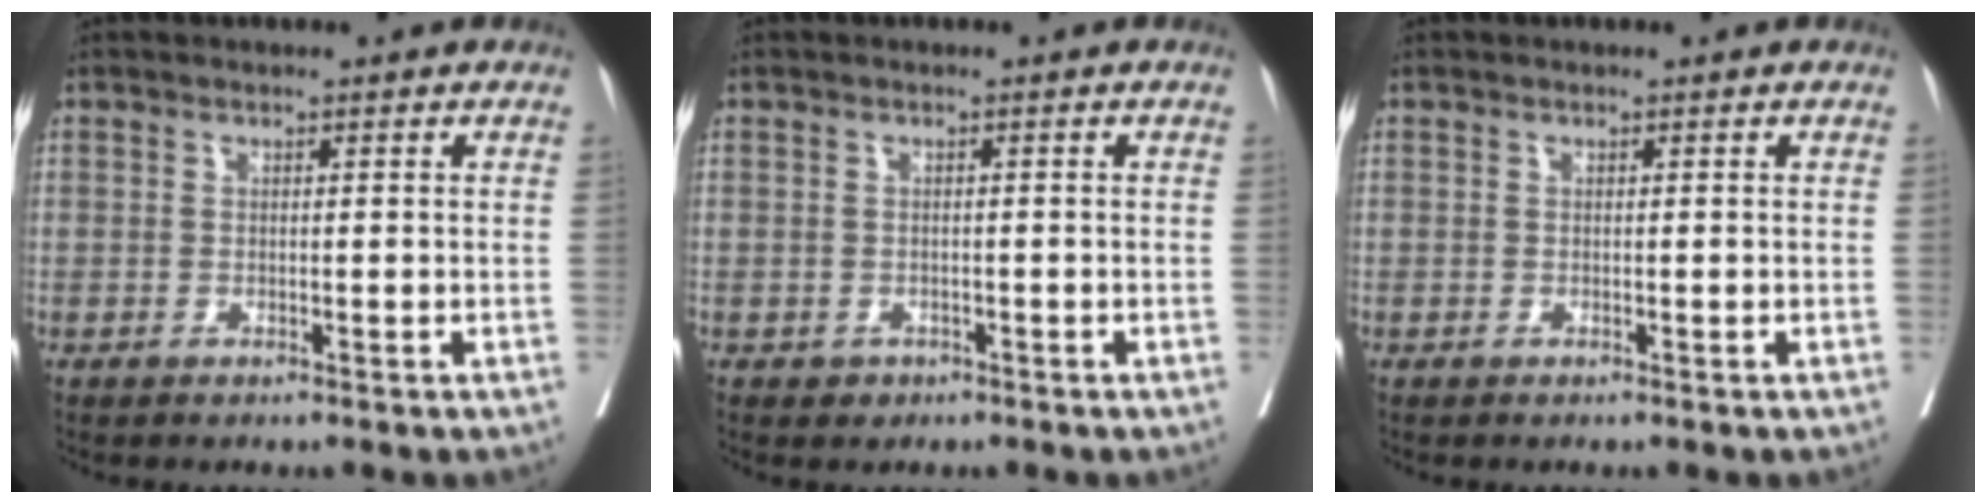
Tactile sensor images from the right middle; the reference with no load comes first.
{"total": 1.3, "force": [-0.6, 1.1, 0.2], "torque": [-0.002, 0.004, -0.005]}
{"total": 0.0}